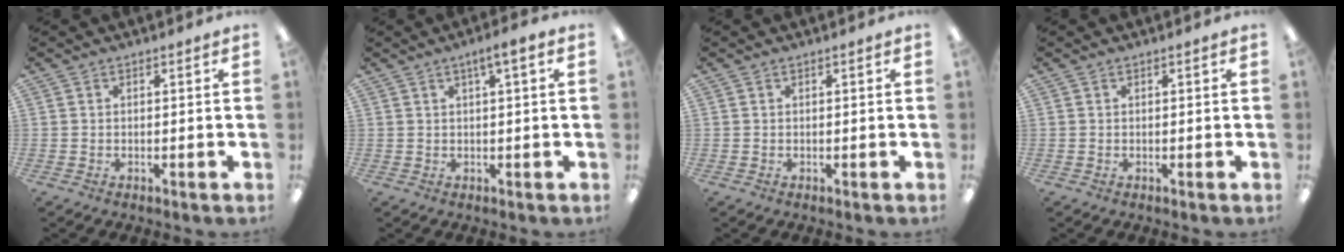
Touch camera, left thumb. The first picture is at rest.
{"total": 3.4, "force": [1.6, 0.4, 3.0], "torque": [-0.052, 0.001, 0.023]}
{"total": 0.0}
{"total": 0.0}